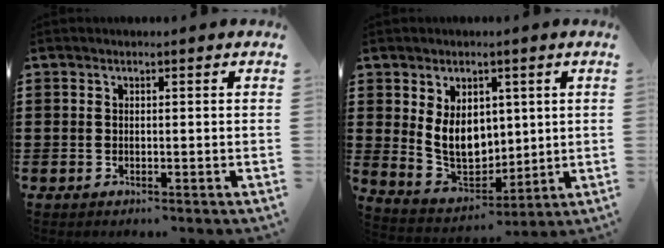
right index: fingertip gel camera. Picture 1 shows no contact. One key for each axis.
{"total": 8.4, "fx": 1.9, "fy": 6.2, "fz": 5.4, "tx": -0.099, "ty": 0.003, "tz": 0.037}